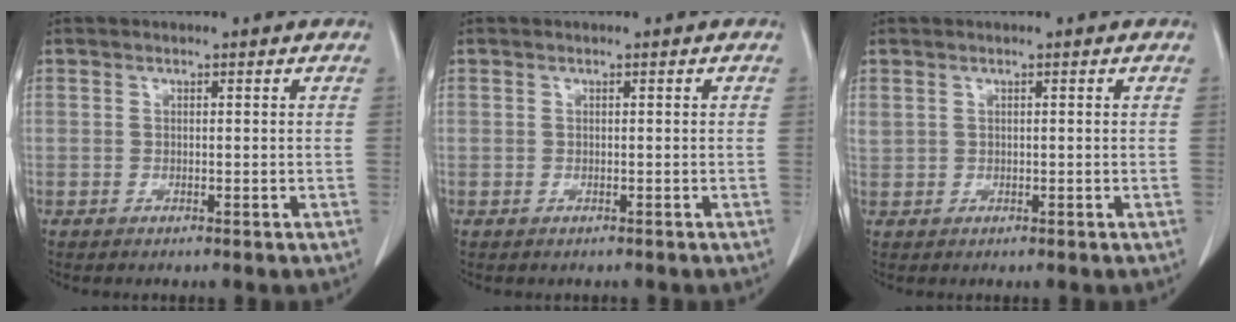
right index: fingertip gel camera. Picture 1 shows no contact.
{"total": 0.6, "force": [-0.3, 0.5, 0.0], "torque": [-0.002, 0.005, -0.005]}
{"total": 1.0, "force": [0.5, 0.6, 0.6], "torque": [-0.022, 0.013, 0.020]}